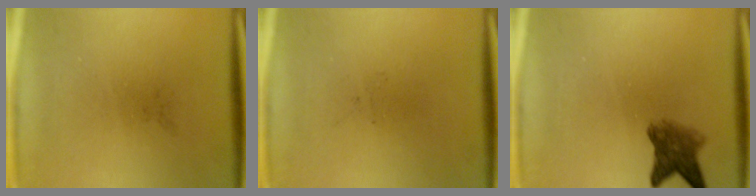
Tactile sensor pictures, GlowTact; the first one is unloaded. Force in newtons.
{"total": 0.0}
{"total": 4.4}